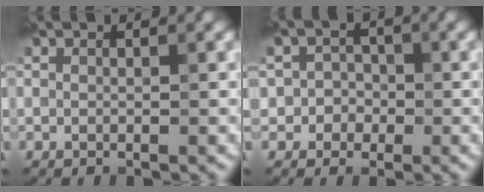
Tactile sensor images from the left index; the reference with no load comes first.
{"total": 2.1, "force": [-0.7, 1.9, 0.3], "torque": [0.012, 0.005, -0.018]}